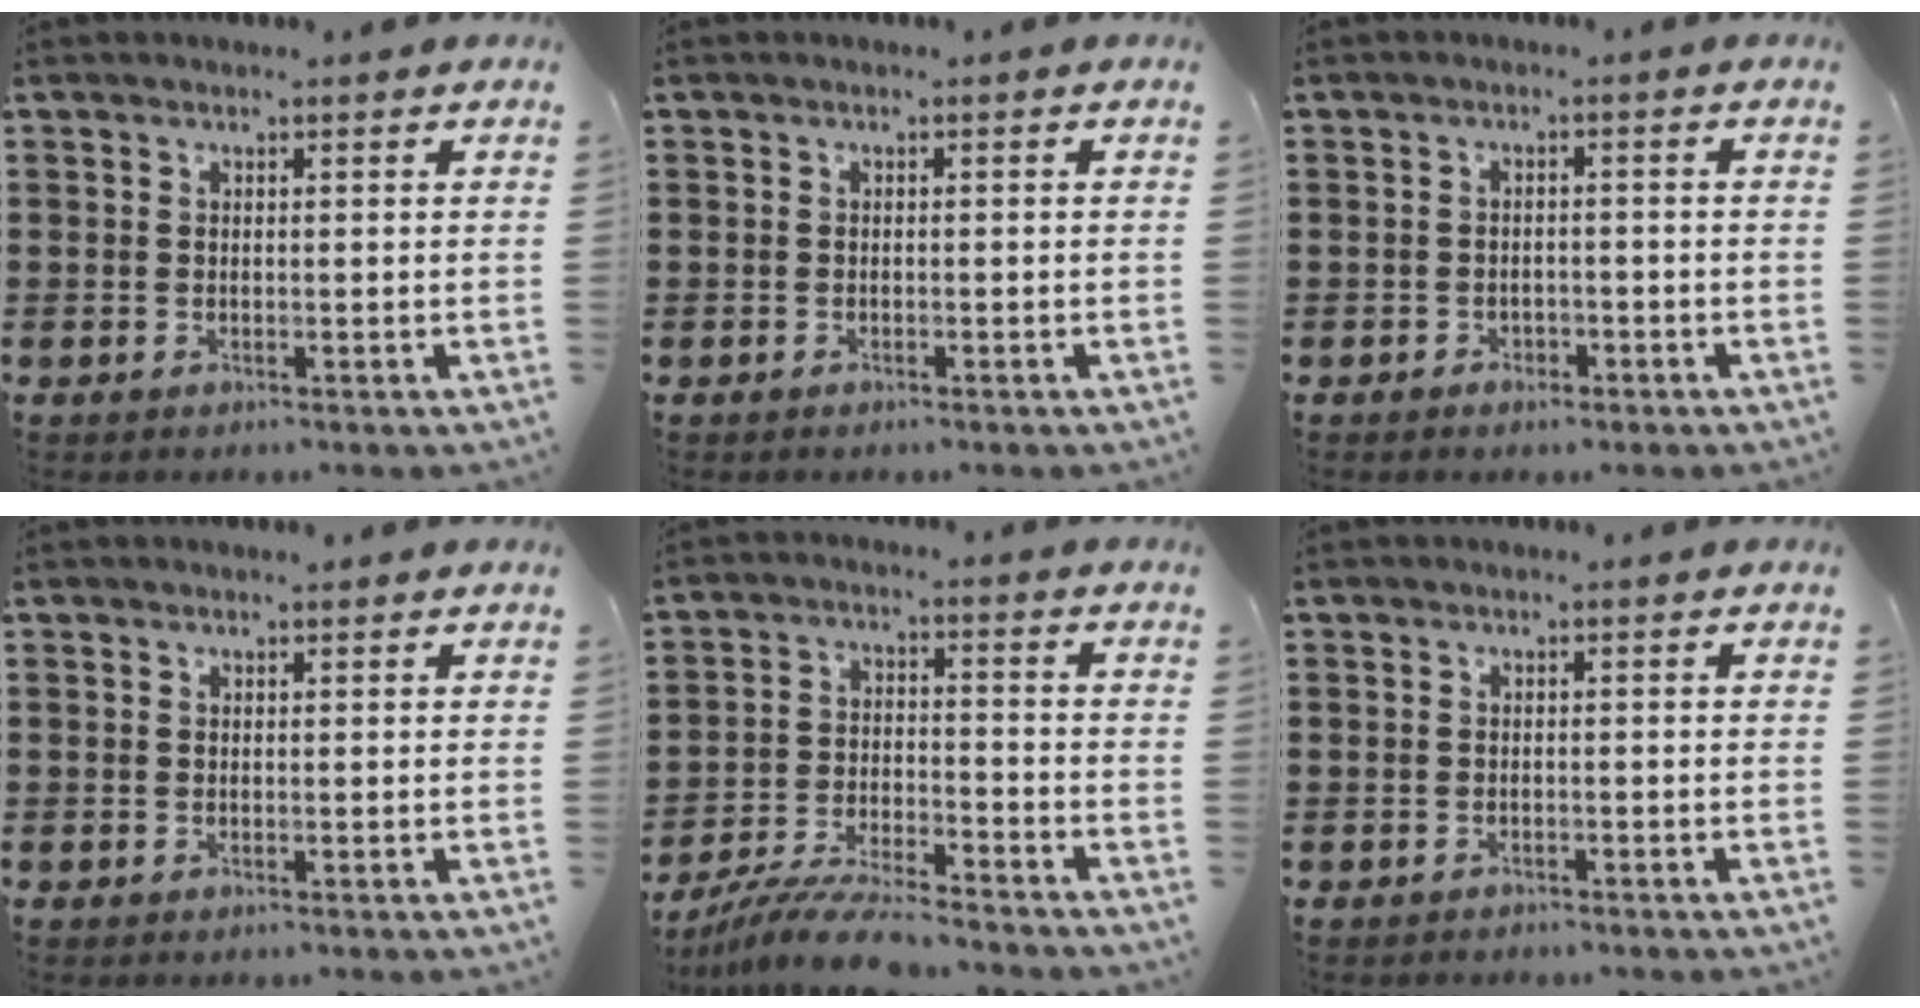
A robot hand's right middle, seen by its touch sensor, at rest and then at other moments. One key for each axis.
{"total": 0.6, "fx": -0.5, "fy": 0.0, "fz": 0.1, "tx": -0.006, "ty": -0.003, "tz": -0.010}
{"total": 1.5, "fx": -1.4, "fy": 0.6, "fz": 0.1, "tx": -0.010, "ty": -0.001, "tz": -0.030}
{"total": 0.0}
{"total": 8.3, "fx": -7.9, "fy": 0.5, "fz": 2.6, "tx": -0.052, "ty": 0.004, "tz": -0.150}
{"total": 0.9, "fx": -0.9, "fy": 0.3, "fz": -0.1, "tx": -0.001, "ty": 0.001, "tz": -0.019}